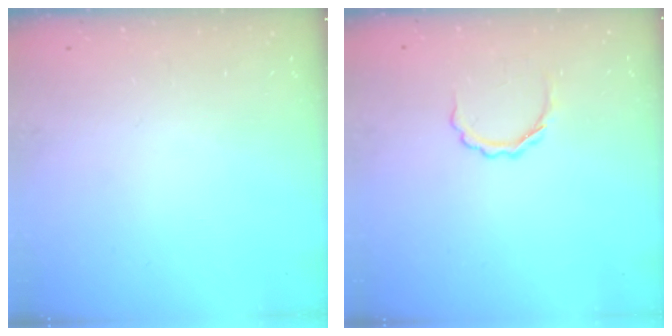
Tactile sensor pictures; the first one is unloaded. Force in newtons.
{"total": 4.1, "press": 4.1, "slide": 0.7}